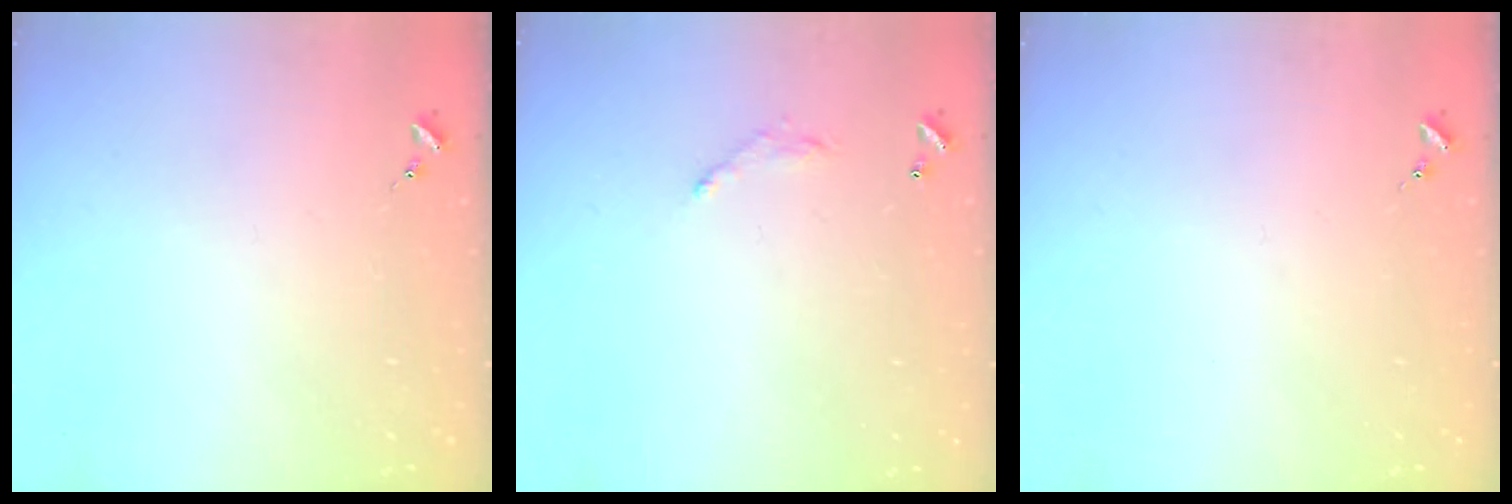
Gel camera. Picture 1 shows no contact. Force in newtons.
{"total": 6.2, "press": 6.2, "slide": 0.4}
{"total": 0.0}